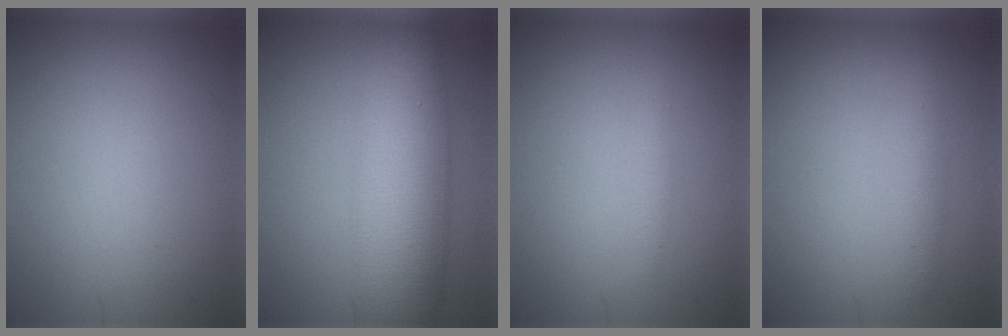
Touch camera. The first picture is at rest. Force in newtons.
{"total": 10.1, "press": 10.1, "slide": 0.1}
{"total": 0.7, "press": 0.7, "slide": 0.1}
{"total": 1.5, "press": 1.5, "slide": 0.1}